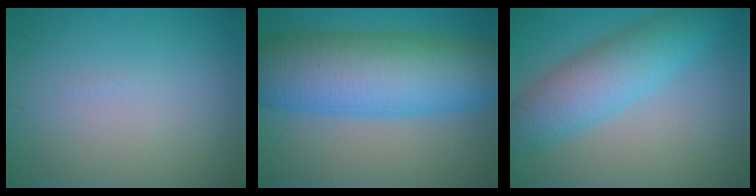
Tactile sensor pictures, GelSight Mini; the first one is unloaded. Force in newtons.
{"total": 12.6, "press": 12.6, "slide": 0.2}
{"total": 6.2, "press": 6.2, "slide": 0.1}